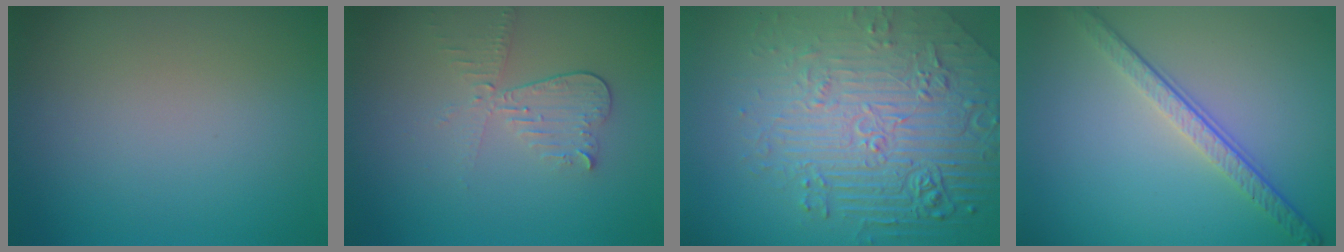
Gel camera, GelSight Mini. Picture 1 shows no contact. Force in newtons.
{"total": 3.0, "press": 2.6, "slide": 1.5}
{"total": 8.9, "press": 6.1, "slide": 6.5}
{"total": 4.0, "press": 2.8, "slide": 2.8}